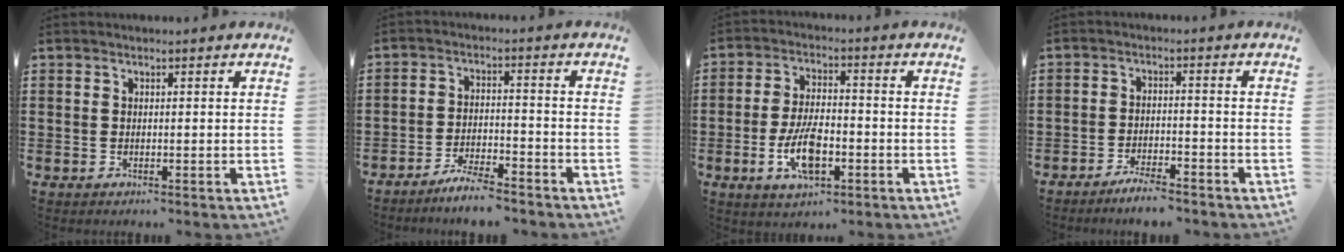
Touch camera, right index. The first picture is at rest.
{"total": 4.7, "force": [-4.5, 0.0, 1.3], "torque": [-0.032, 0.002, -0.091]}
{"total": 8.3, "force": [-2.7, 3.7, 7.0], "torque": [-0.155, -0.005, -0.053]}
{"total": 3.6, "force": [-3.5, 0.1, 1.0], "torque": [-0.020, 0.006, -0.070]}